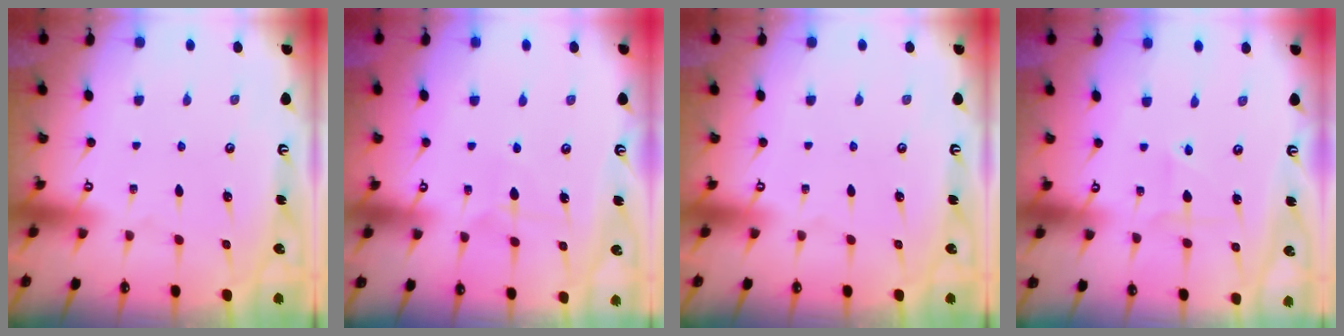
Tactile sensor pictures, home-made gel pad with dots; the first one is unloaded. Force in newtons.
{"total": 5.5, "press": 5.5, "slide": 0.5}
{"total": 0.0}
{"total": 2.0, "press": 2.0, "slide": 0.5}